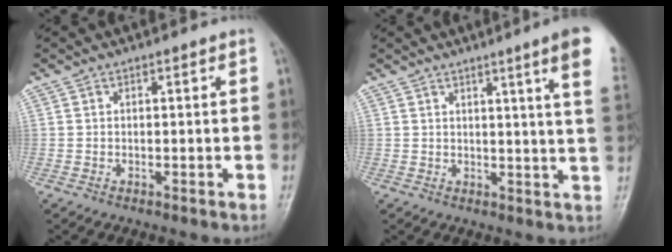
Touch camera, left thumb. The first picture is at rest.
{"total": 9.4, "force": [5.2, -0.6, 7.8], "torque": [-0.096, -0.023, 0.053]}